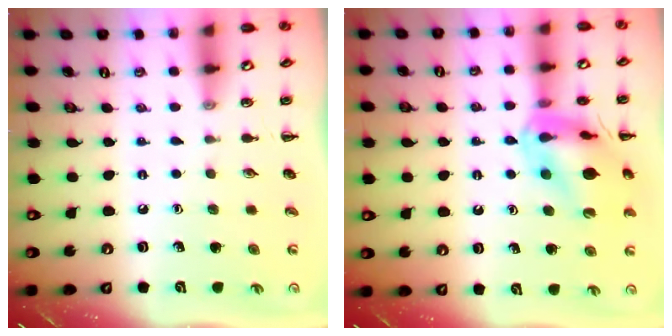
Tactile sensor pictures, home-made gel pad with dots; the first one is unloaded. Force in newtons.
{"total": 16.5, "press": 16.4, "slide": 2.1}